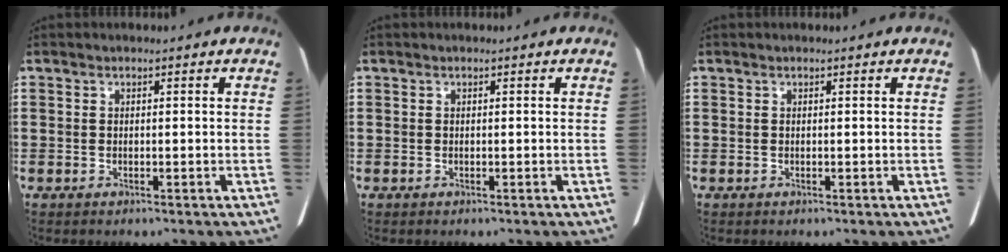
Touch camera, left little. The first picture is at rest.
{"total": 0.0}
{"total": 0.0}